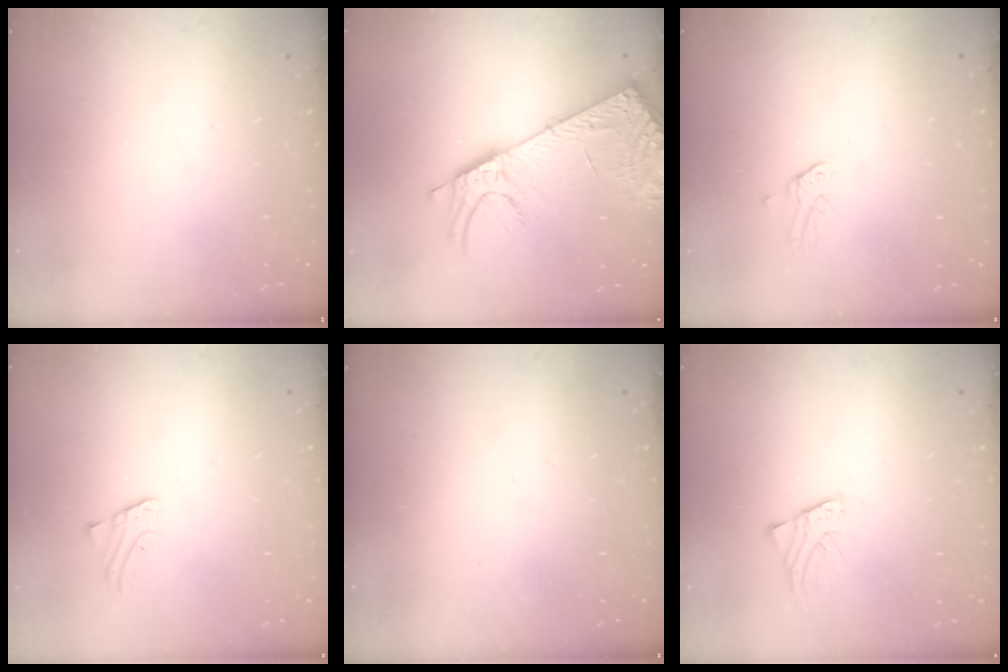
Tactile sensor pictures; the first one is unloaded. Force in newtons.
{"total": 13.3, "press": 13.0, "slide": 3.0}
{"total": 0.0}
{"total": 1.2, "press": 1.2, "slide": 0.1}
{"total": 0.6, "press": 0.6, "slide": 0.0}
{"total": 2.3, "press": 2.3, "slide": 0.1}